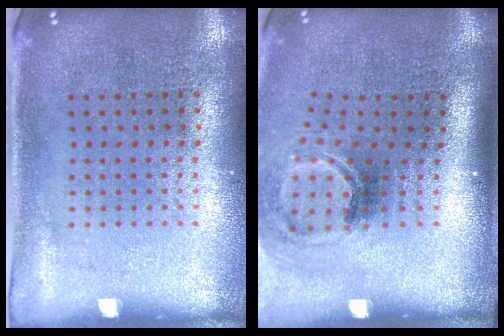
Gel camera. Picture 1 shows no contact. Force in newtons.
{"total": 2.0, "press": 1.3, "slide": 1.6}